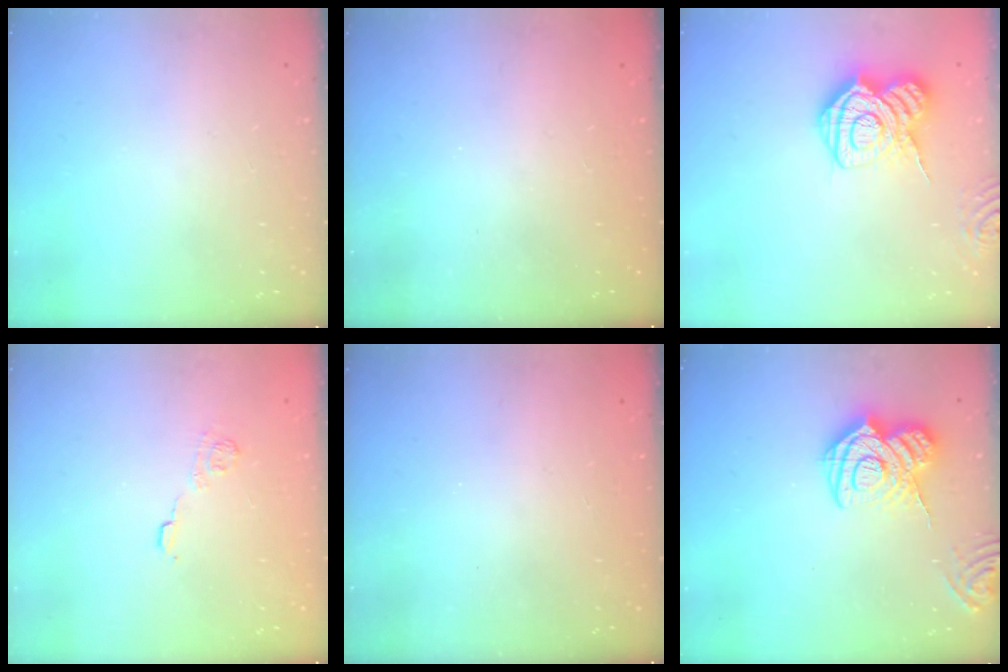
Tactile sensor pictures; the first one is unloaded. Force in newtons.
{"total": 2.3, "press": 2.2, "slide": 0.8}
{"total": 13.5, "press": 13.5, "slide": 0.9}
{"total": 7.6, "press": 7.5, "slide": 1.0}
{"total": 2.3, "press": 2.2, "slide": 0.8}
{"total": 16.0, "press": 15.9, "slide": 1.7}